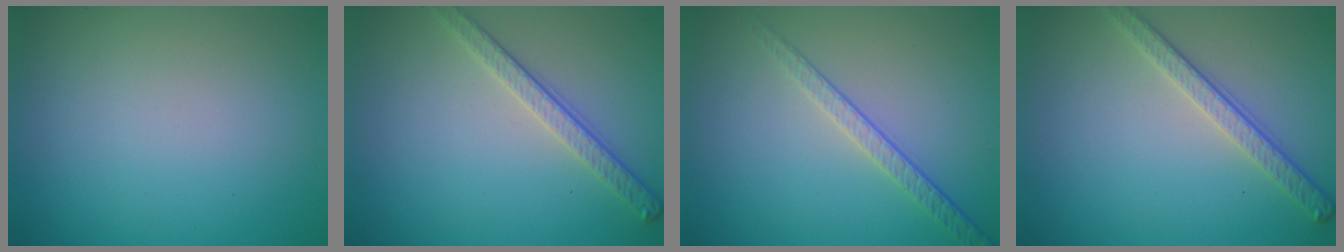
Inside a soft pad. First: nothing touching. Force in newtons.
{"total": 2.8, "press": 2.5, "slide": 1.2}
{"total": 2.1, "press": 1.6, "slide": 1.4}
{"total": 2.8, "press": 2.6, "slide": 1.1}